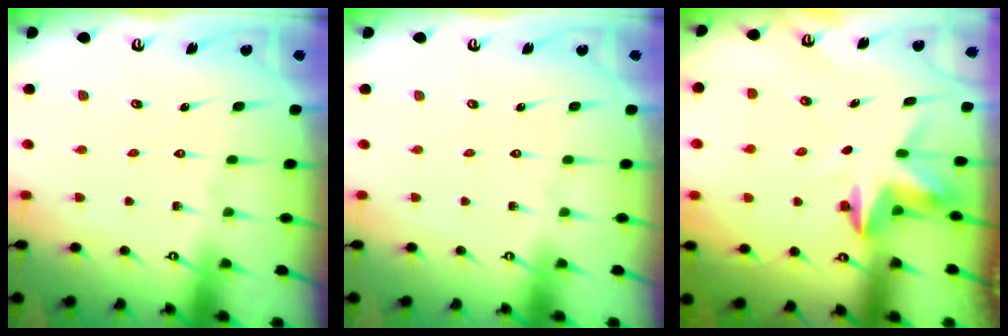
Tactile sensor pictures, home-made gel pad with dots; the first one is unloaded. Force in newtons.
{"total": 0.0}
{"total": 3.4, "press": 3.4, "slide": 0.1}